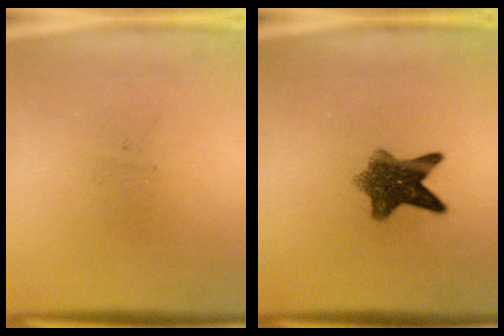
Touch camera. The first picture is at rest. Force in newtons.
{"total": 7.8}